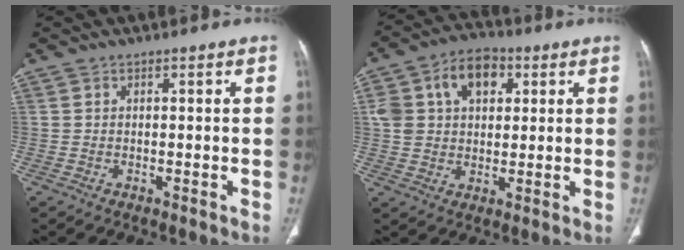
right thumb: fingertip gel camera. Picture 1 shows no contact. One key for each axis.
{"total": 12.9, "fx": 4.2, "fy": 8.9, "fz": 8.4, "tx": -0.123, "ty": 0.009, "tz": 0.069}